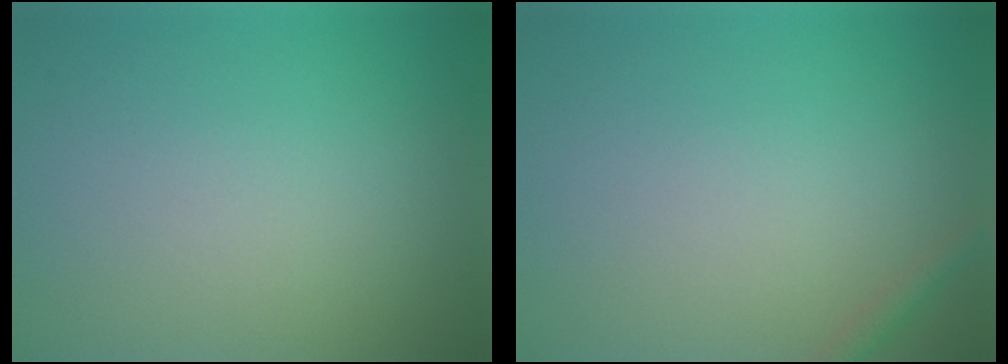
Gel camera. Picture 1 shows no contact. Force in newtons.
{"total": 1.0, "press": 1.0, "slide": 0.0}